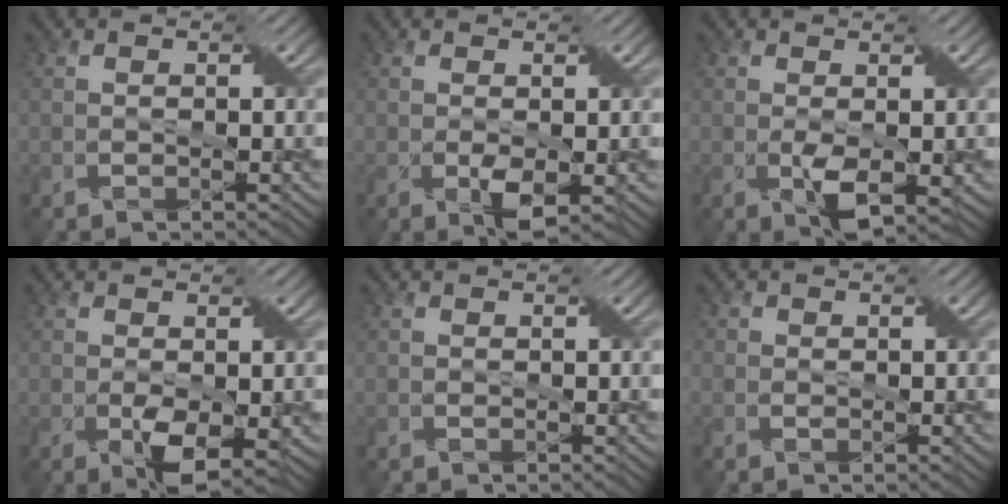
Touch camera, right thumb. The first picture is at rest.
{"total": 2.6, "force": [-0.4, 1.1, 2.3], "torque": [-0.048, -0.010, -0.003]}
{"total": 3.1, "force": [-0.3, 1.3, 2.8], "torque": [-0.062, -0.011, -0.001]}
{"total": 3.9, "force": [-0.8, 1.8, 3.4], "torque": [-0.069, -0.014, -0.008]}
{"total": 0.0}
{"total": 1.3, "force": [-0.2, 1.1, 0.7], "torque": [-0.011, -0.001, -0.004]}